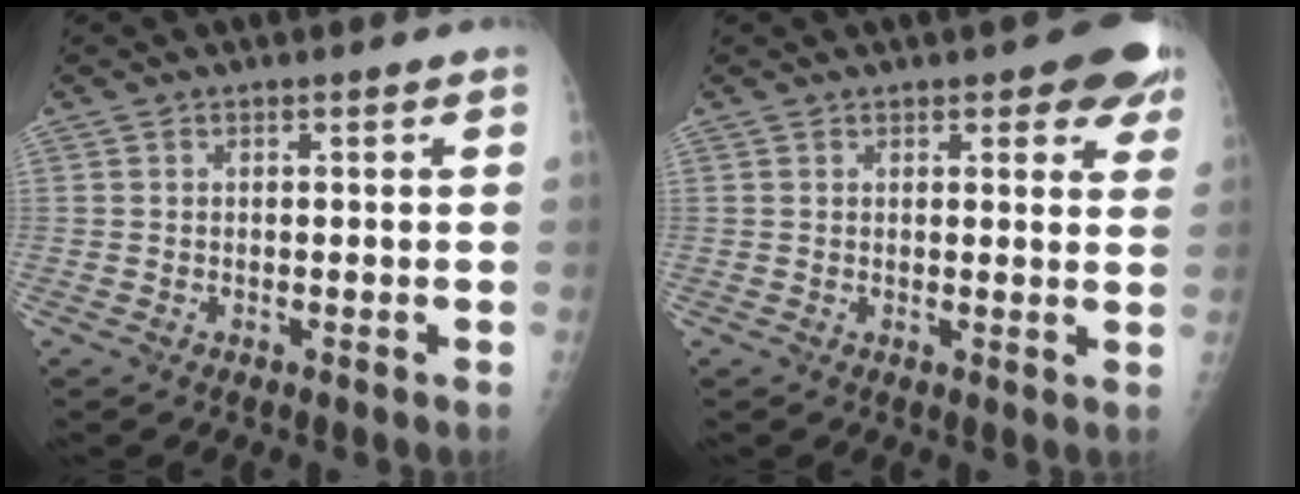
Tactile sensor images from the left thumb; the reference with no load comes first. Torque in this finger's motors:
{"motor_torque": [0.81, 0.75, 0.52, -0.59, 0.14]}